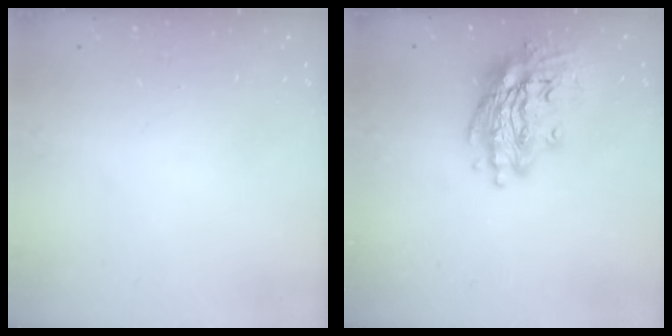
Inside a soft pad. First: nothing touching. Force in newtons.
{"total": 16.4, "press": 16.2, "slide": 2.5}